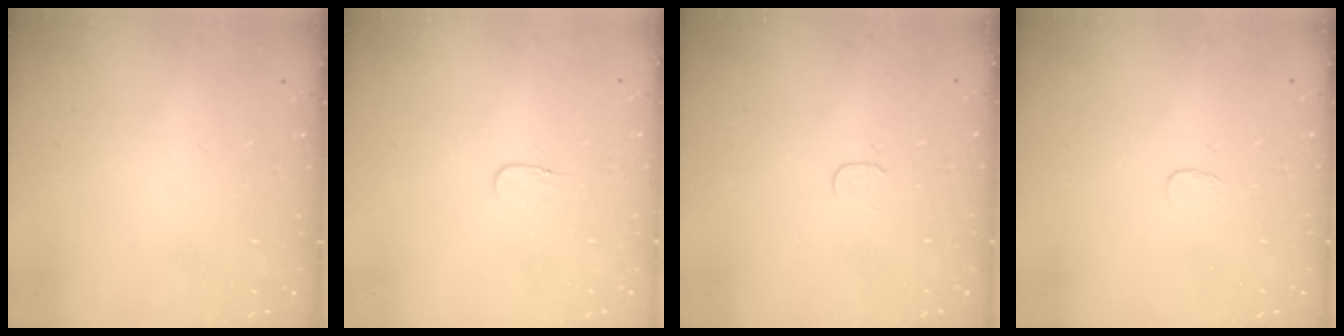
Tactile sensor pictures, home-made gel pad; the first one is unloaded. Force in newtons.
{"total": 3.9, "press": 3.8, "slide": 0.4}
{"total": 3.7, "press": 3.7, "slide": 0.3}
{"total": 2.6, "press": 2.6, "slide": 0.2}